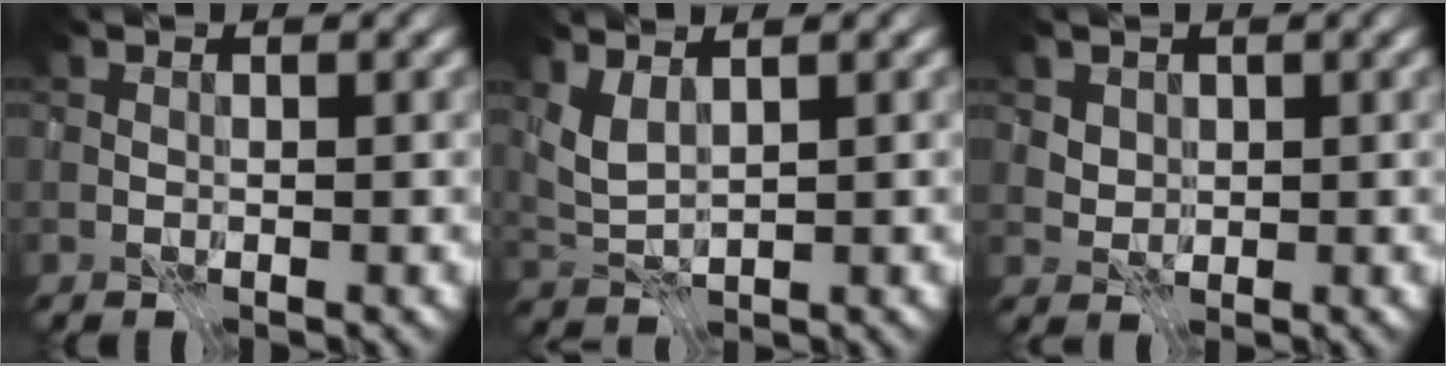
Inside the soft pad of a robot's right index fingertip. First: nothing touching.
{"total": 2.0, "force": [1.1, 0.6, 1.6], "torque": [-0.042, -0.003, 0.026]}
{"total": 2.2, "force": [1.1, 1.7, 0.8], "torque": [-0.032, -0.007, 0.042]}